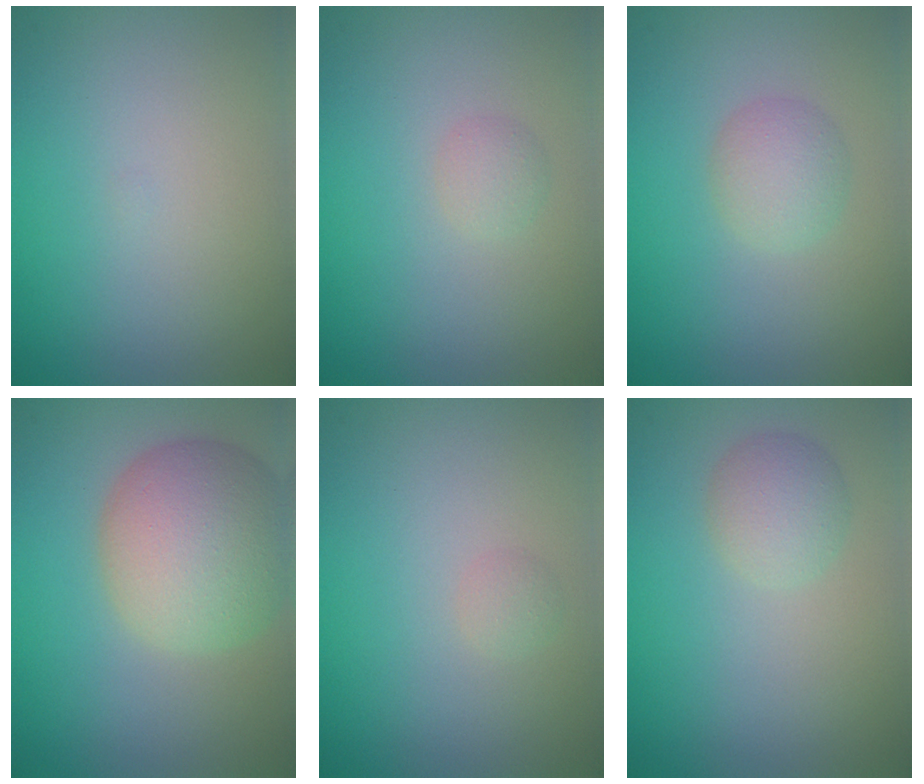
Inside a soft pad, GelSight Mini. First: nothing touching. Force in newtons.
{"total": 1.1, "press": 1.1, "slide": 0.1}
{"total": 2.3, "press": 2.3, "slide": 0.1}
{"total": 8.5, "press": 8.5, "slide": 0.4}
{"total": 0.8, "press": 0.8, "slide": 0.0}
{"total": 2.3, "press": 2.3, "slide": 0.0}